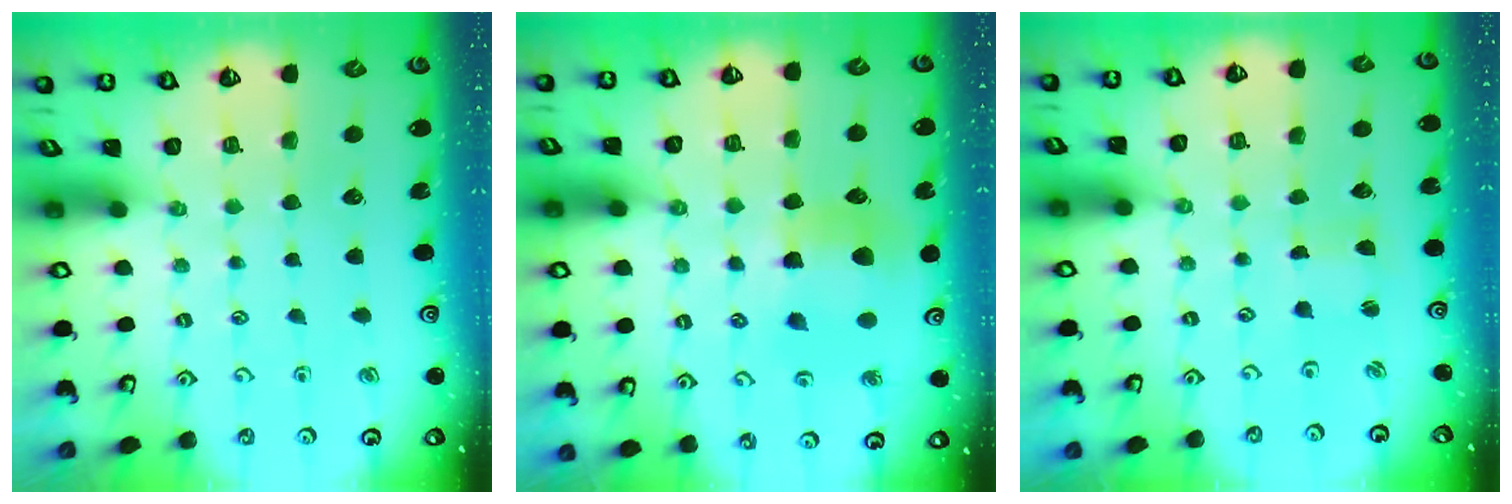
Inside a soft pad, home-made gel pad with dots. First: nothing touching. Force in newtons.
{"total": 9.2, "press": 9.1, "slide": 1.3}
{"total": 0.9, "press": 0.9, "slide": 0.1}